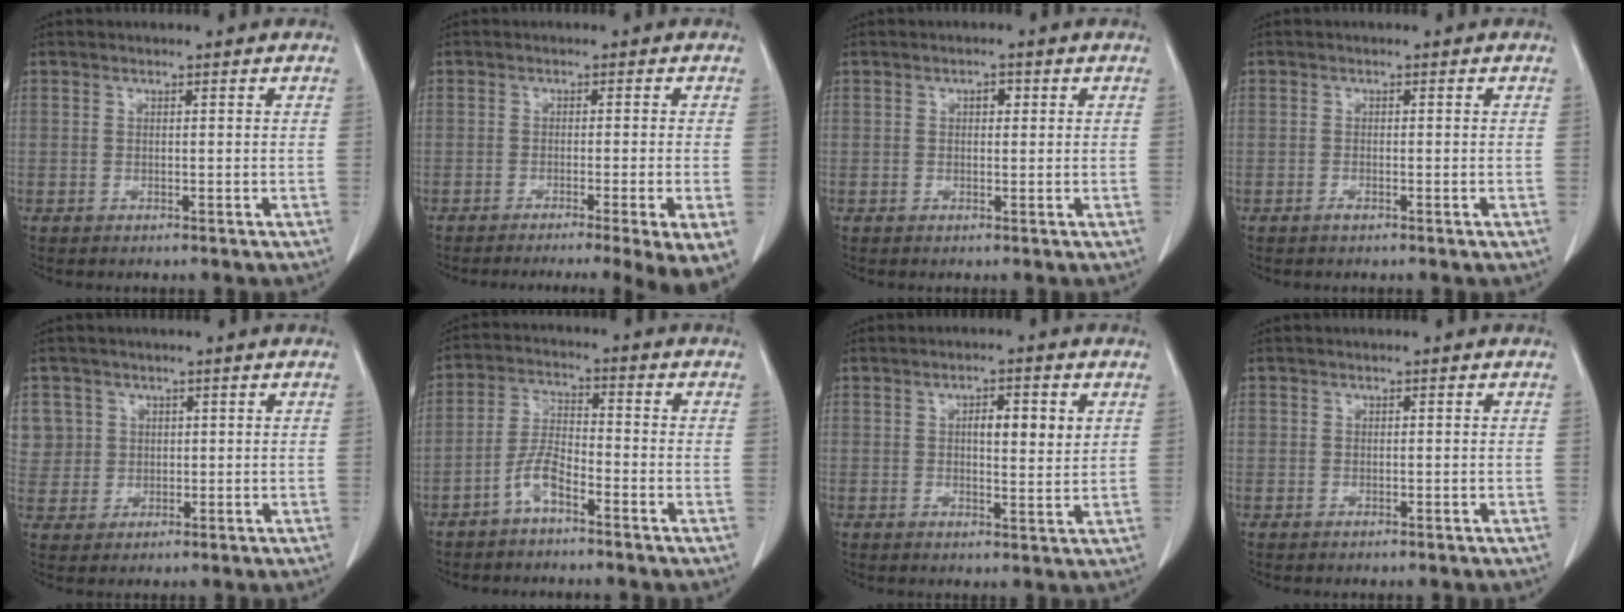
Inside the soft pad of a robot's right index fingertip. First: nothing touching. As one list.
[{"total": 11.1, "force": [-7.7, -0.5, 8.0], "torque": [-0.073, -0.024, -0.103]}, {"total": 1.4, "force": [0.4, 0.8, 1.0], "torque": [-0.013, 0.003, 0.004]}, {"total": 0.7, "force": [-0.5, 0.1, 0.5], "torque": [-0.009, 0.000, -0.009]}, {"total": 6.6, "force": [2.4, 6.2, 0.3], "torque": [-0.006, 0.015, 0.060]}, {"total": 5.1, "force": [-3.3, 1.2, 3.7], "torque": [-0.082, 0.009, -0.067]}, {"total": 5.4, "force": [1.6, 1.4, 5.0], "torque": [-0.078, 0.000, 0.023]}, {"total": 0.6, "force": [0.0, 0.5, 0.4], "torque": [-0.009, 0.003, 0.001]}]